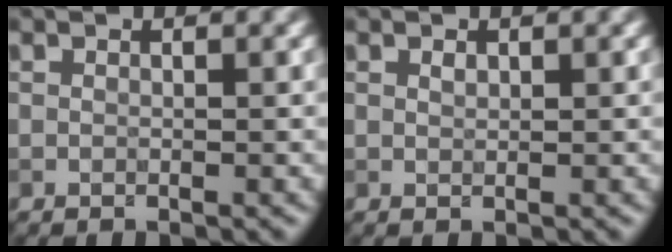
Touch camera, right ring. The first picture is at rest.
{"total": 0.7, "force": [-0.3, -0.3, -0.5], "torque": [0.000, 0.007, 0.011]}